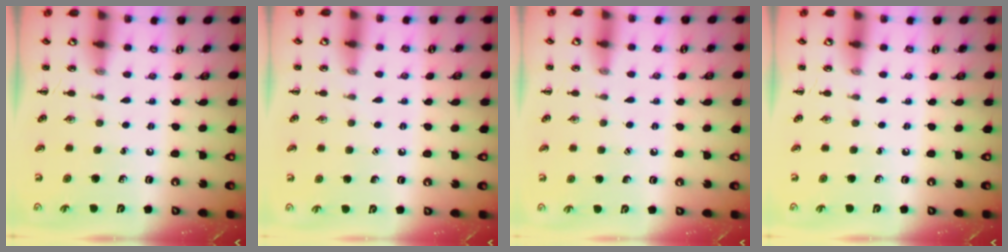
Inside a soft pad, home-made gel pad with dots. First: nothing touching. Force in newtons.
{"total": 1.5, "press": 1.4, "slide": 0.1}
{"total": 1.5, "press": 1.4, "slide": 0.1}
{"total": 0.0}